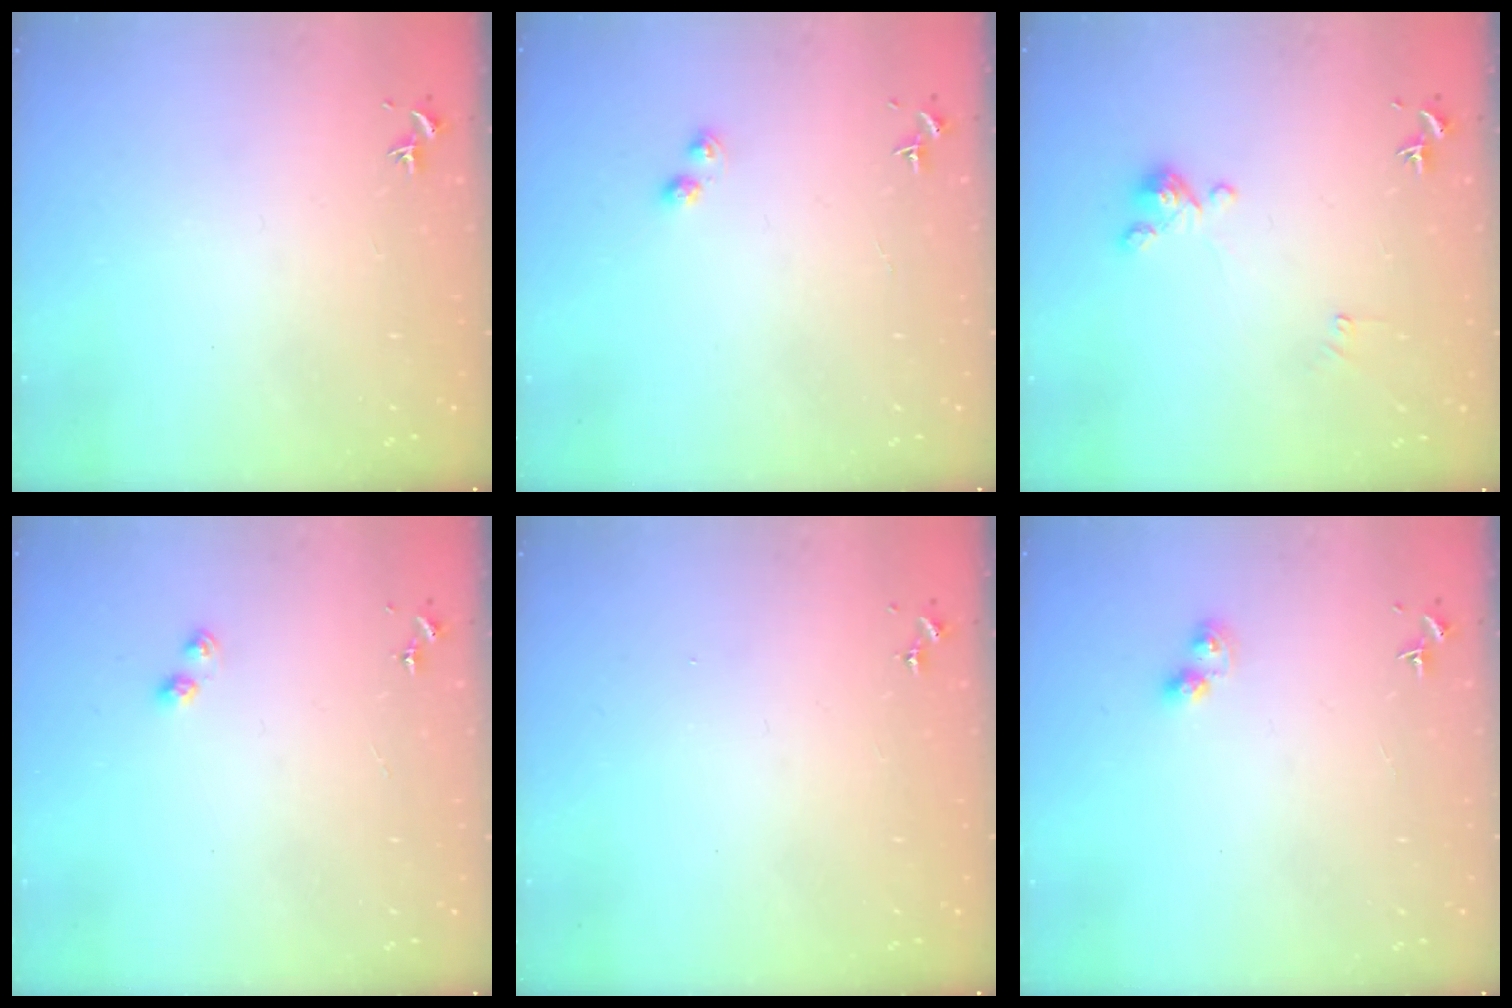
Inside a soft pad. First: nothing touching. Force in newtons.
{"total": 2.3, "press": 2.2, "slide": 0.3}
{"total": 0.0}
{"total": 4.0, "press": 3.9, "slide": 0.4}
{"total": 0.0}
{"total": 4.7, "press": 4.7, "slide": 0.4}